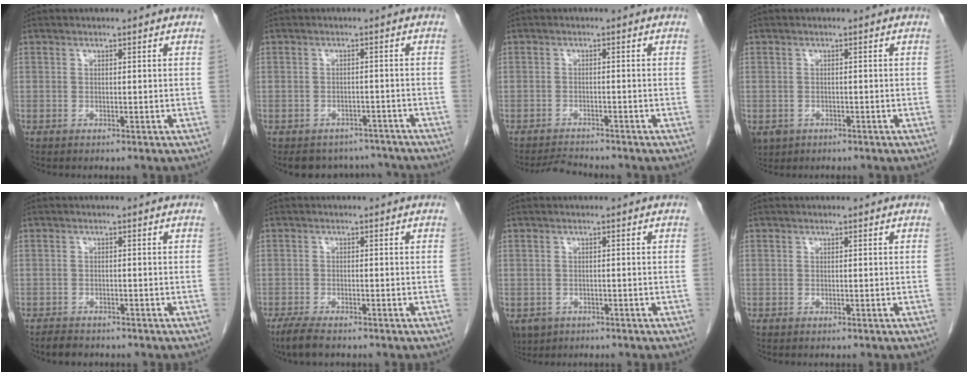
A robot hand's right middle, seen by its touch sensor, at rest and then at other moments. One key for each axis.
{"total": 7.7, "fx": -7.0, "fy": 3.2, "fz": 0.5, "tx": 0.006, "ty": 0.014, "tz": -0.082}
{"total": 3.2, "fx": -3.2, "fy": -0.1, "fz": 0.3, "tx": -0.010, "ty": -0.017, "tz": -0.054}
{"total": 4.5, "fx": -2.3, "fy": 3.5, "fz": 1.4, "tx": -0.029, "ty": -0.002, "tz": -0.033}
{"total": 2.7, "fx": -2.3, "fy": 1.1, "fz": 0.7, "tx": -0.019, "ty": -0.002, "tz": -0.034}
{"total": 4.0, "fx": -3.1, "fy": 0.9, "fz": 2.4, "tx": -0.051, "ty": -0.011, "tz": -0.051}
{"total": 5.0, "fx": -2.8, "fy": 3.9, "fz": 1.5, "tx": -0.032, "ty": -0.002, "tz": -0.041}
{"total": 0.0}